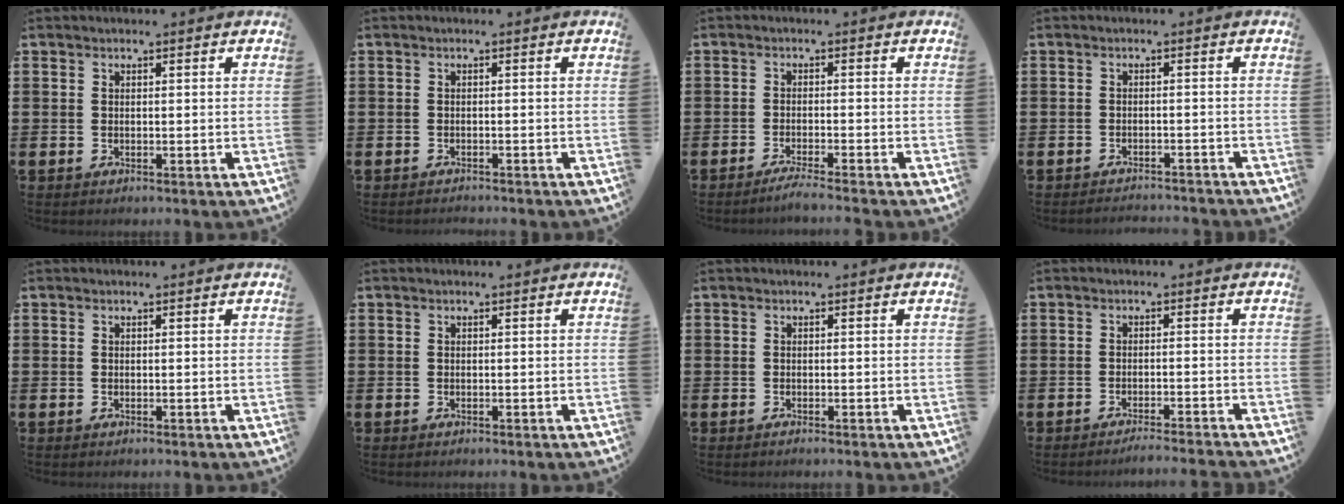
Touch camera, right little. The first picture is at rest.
{"total": 0.6, "force": [-0.6, 0.0, 0.0], "torque": [0.000, -0.003, -0.012]}
{"total": 2.0, "force": [-1.6, -0.1, 1.2], "torque": [-0.019, 0.001, -0.029]}
{"total": 1.4, "force": [-1.4, -0.1, 0.0], "torque": [-0.002, 0.004, -0.030]}
{"total": 0.0}
{"total": 0.0}
{"total": 0.0}
{"total": 1.5, "force": [-1.4, -0.3, 0.4], "torque": [-0.005, 0.001, -0.028]}